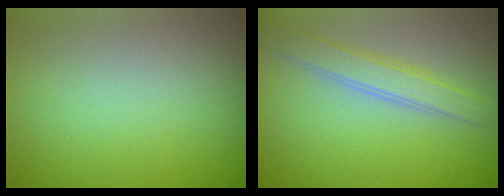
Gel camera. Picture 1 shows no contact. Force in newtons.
{"total": 2.8, "press": 2.8, "slide": 0.2}